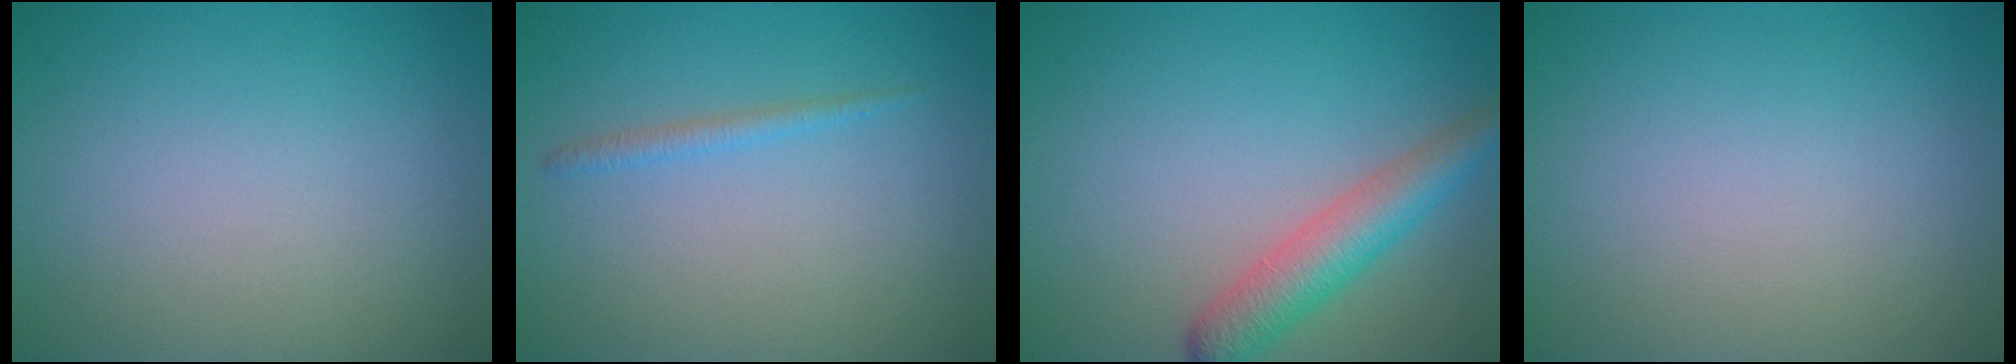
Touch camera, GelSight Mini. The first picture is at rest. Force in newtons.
{"total": 1.0, "press": 1.0, "slide": 0.1}
{"total": 4.3, "press": 4.3, "slide": 0.1}
{"total": 0.0}